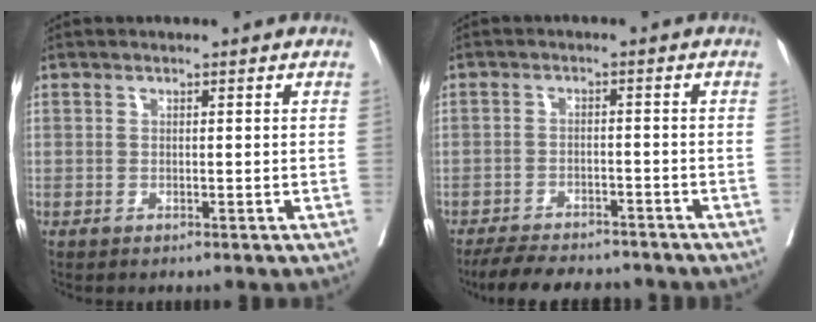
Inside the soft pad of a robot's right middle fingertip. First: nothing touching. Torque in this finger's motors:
{"motor_torque": [0.68, -0.52, 0.04, 0.03]}